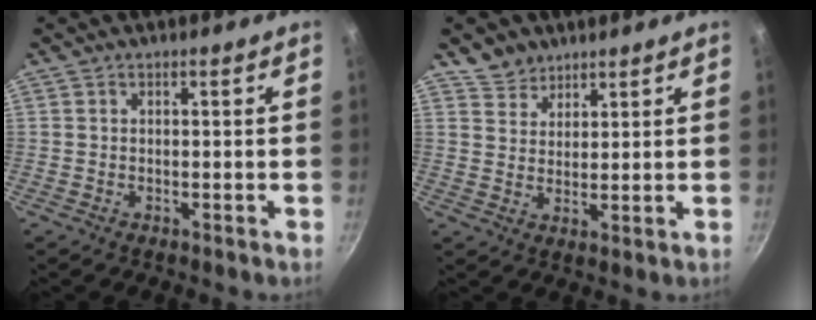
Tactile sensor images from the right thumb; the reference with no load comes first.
{"total": 4.9, "force": [3.8, 3.1, 0.4], "torque": [0.019, -0.009, 0.069]}